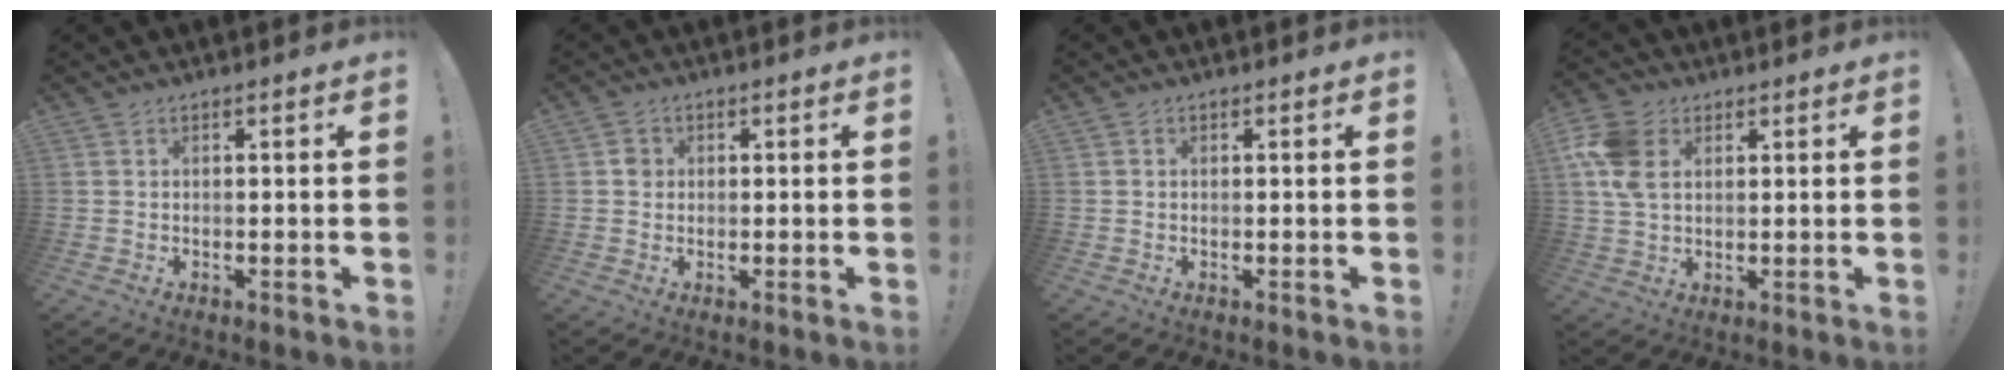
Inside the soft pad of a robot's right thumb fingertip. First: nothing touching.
{"total": 2.5, "force": [0.1, 2.3, 0.9], "torque": [-0.004, 0.002, -0.001]}
{"total": 0.0}
{"total": 11.2, "force": [3.6, 7.7, 7.4], "torque": [-0.153, 0.002, 0.071]}